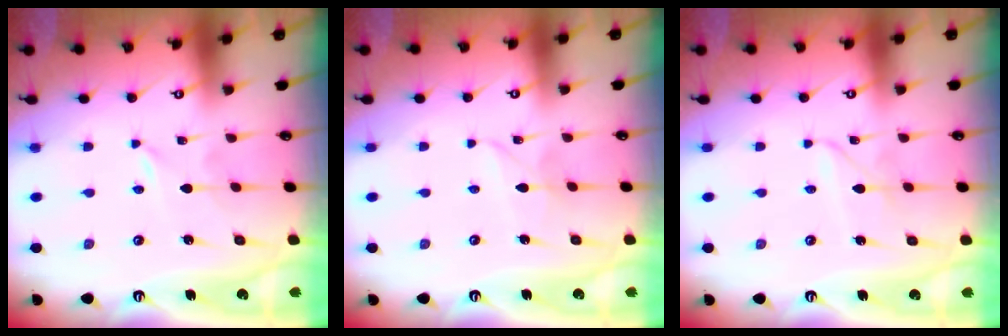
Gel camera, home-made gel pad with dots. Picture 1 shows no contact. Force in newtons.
{"total": 2.8, "press": 2.8, "slide": 0.2}
{"total": 2.4, "press": 2.4, "slide": 0.2}